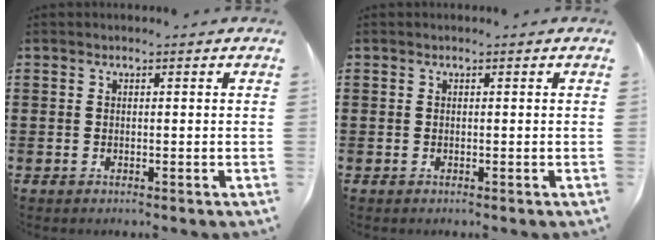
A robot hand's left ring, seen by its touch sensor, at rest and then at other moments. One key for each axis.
{"total": 0.0}